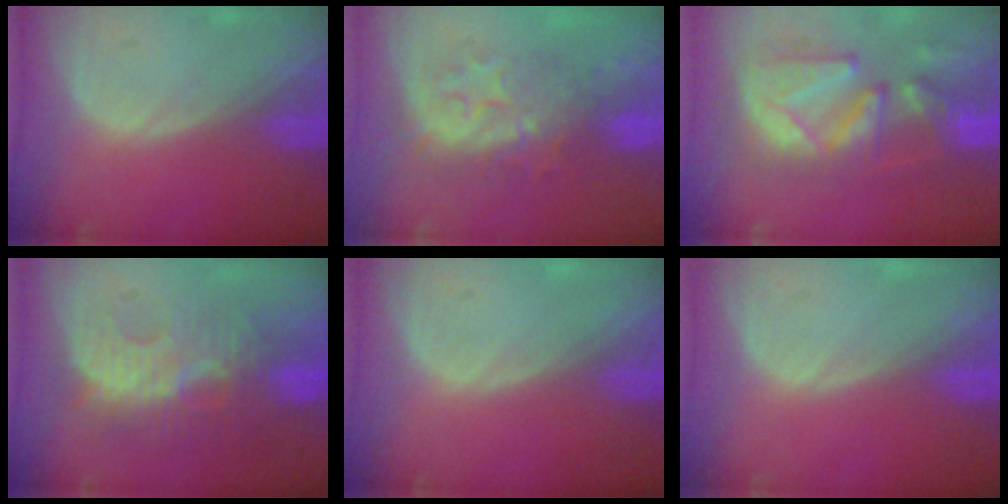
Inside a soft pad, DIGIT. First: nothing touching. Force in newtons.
{"total": 8.4, "press": 7.9, "slide": 2.7}
{"total": 11.1, "press": 10.7, "slide": 3.1}
{"total": 9.1, "press": 8.9, "slide": 1.8}
{"total": 0.0}
{"total": 0.0}